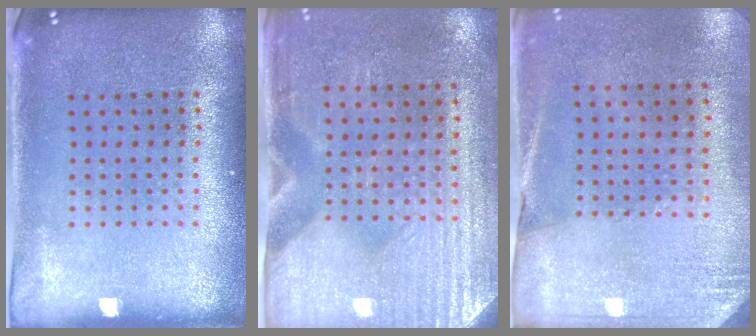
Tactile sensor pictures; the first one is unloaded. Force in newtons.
{"total": 2.9, "press": 2.6, "slide": 1.5}
{"total": 2.6, "press": 2.3, "slide": 1.2}